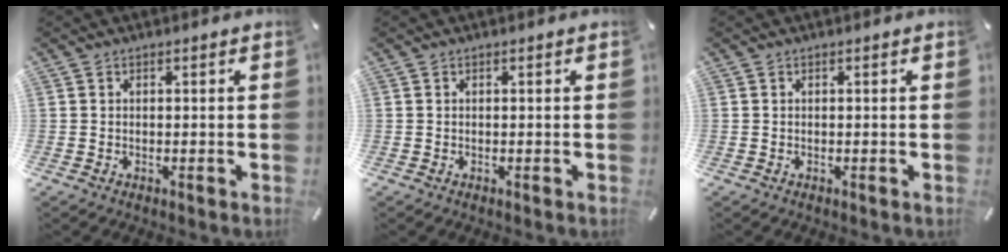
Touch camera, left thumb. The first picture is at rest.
{"total": 0.0}
{"total": 0.0}